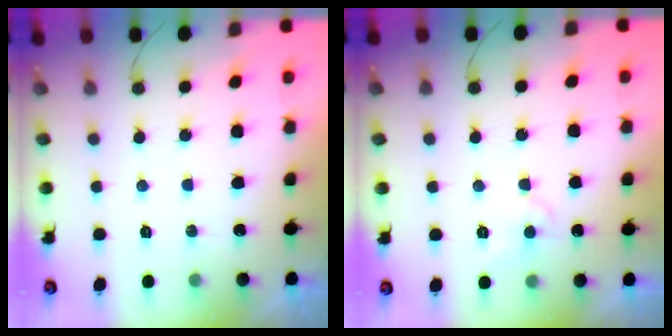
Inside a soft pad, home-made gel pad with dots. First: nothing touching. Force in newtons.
{"total": 5.5, "press": 5.5, "slide": 0.6}